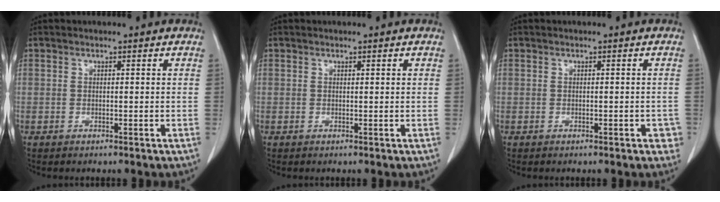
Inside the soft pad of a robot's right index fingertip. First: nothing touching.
{"total": 0.0}
{"total": 2.2, "force": [-0.8, 0.9, 1.9], "torque": [-0.014, 0.006, -0.006]}